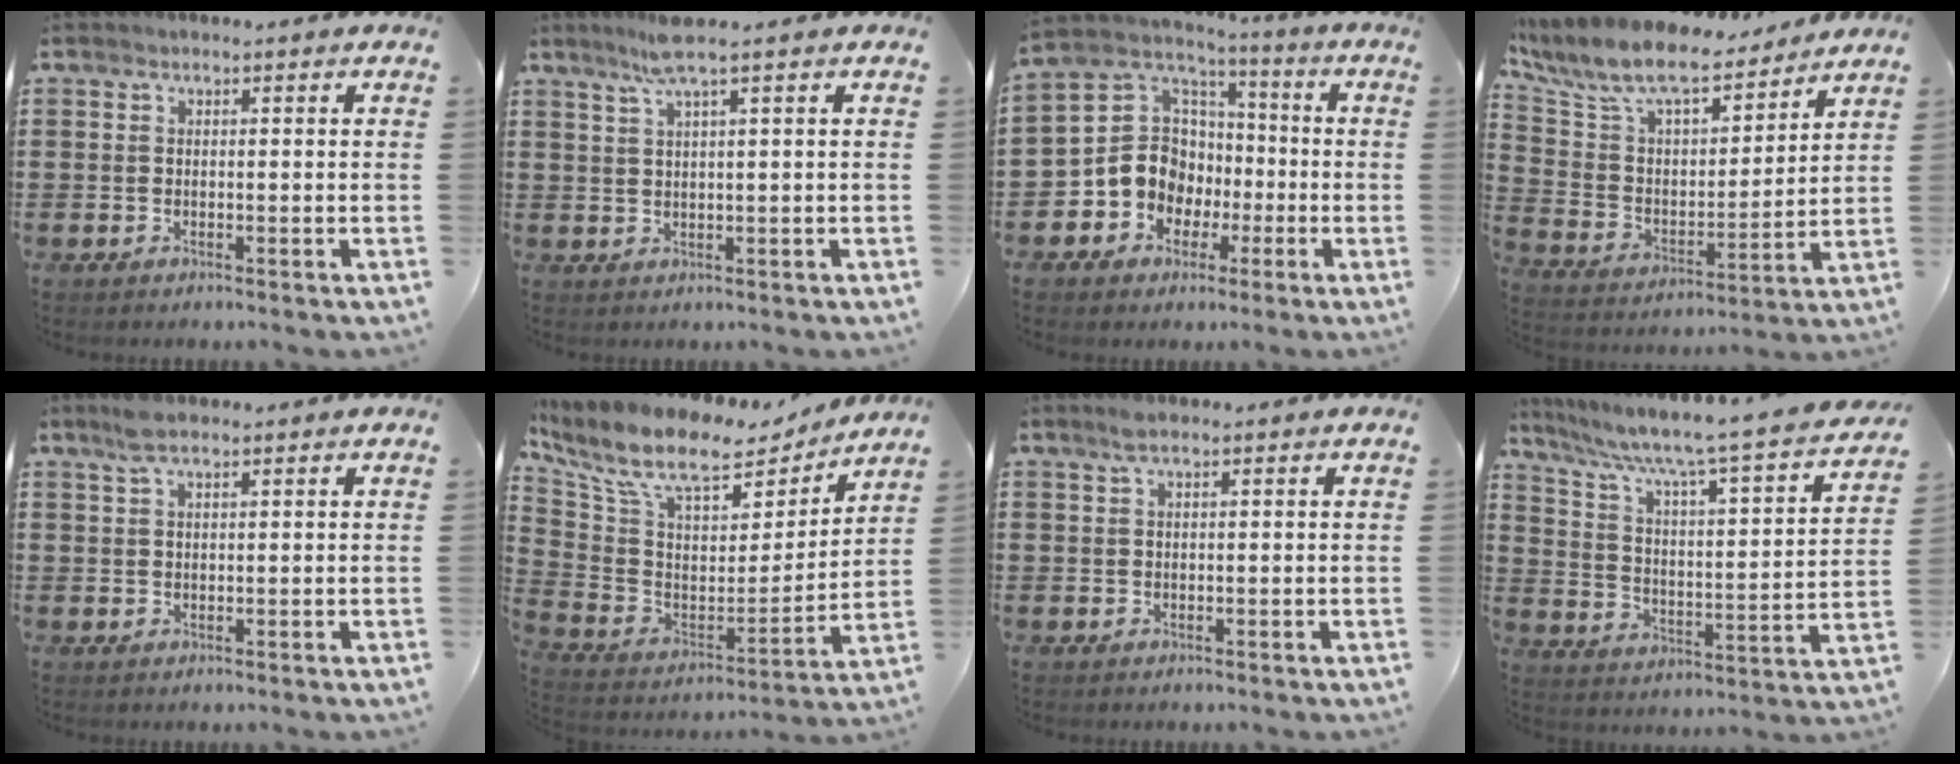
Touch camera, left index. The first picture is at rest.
{"total": 4.1, "force": [2.6, -0.3, 3.2], "torque": [-0.069, 0.003, 0.045]}
{"total": 9.5, "force": [-2.2, 8.7, 3.1], "torque": [-0.106, 0.008, -0.042]}
{"total": 10.0, "force": [8.6, 2.5, 4.5], "torque": [-0.128, -0.053, 0.148]}
{"total": 3.2, "force": [2.2, 0.9, 2.2], "torque": [-0.048, 0.003, 0.040]}
{"total": 11.4, "force": [8.1, 4.1, 6.9], "torque": [-0.167, -0.044, 0.144]}
{"total": 1.7, "force": [1.1, 0.3, 1.3], "torque": [-0.028, 0.003, 0.020]}
{"total": 5.9, "force": [4.7, 0.0, 3.6], "torque": [-0.093, -0.046, 0.067]}